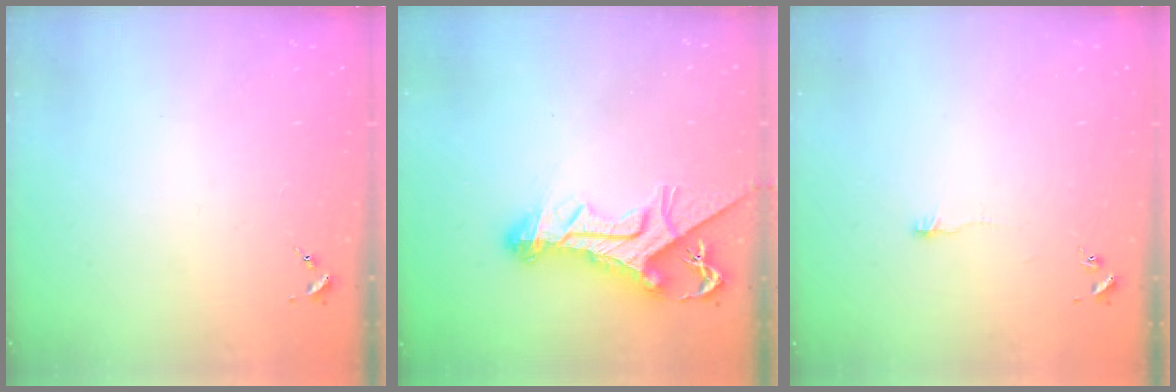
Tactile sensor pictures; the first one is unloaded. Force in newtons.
{"total": 13.4, "press": 13.4, "slide": 1.3}
{"total": 4.5, "press": 4.5, "slide": 0.4}